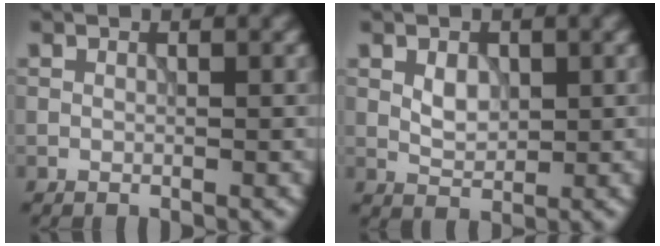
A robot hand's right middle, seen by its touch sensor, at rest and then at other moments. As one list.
[{"total": 1.9, "force": [0.3, 1.4, 1.4], "torque": [-0.027, -0.004, 0.005]}]